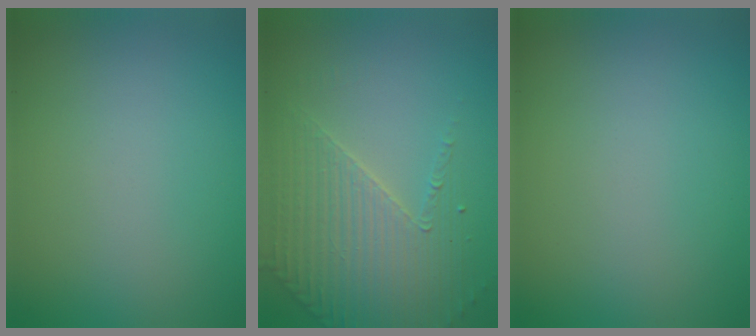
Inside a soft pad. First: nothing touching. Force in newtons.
{"total": 4.0, "press": 3.6, "slide": 1.9}
{"total": 0.0}